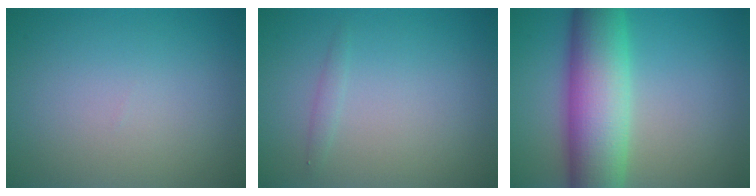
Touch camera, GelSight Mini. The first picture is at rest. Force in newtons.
{"total": 0.7, "press": 0.7, "slide": 0.0}
{"total": 10.2, "press": 10.2, "slide": 0.3}